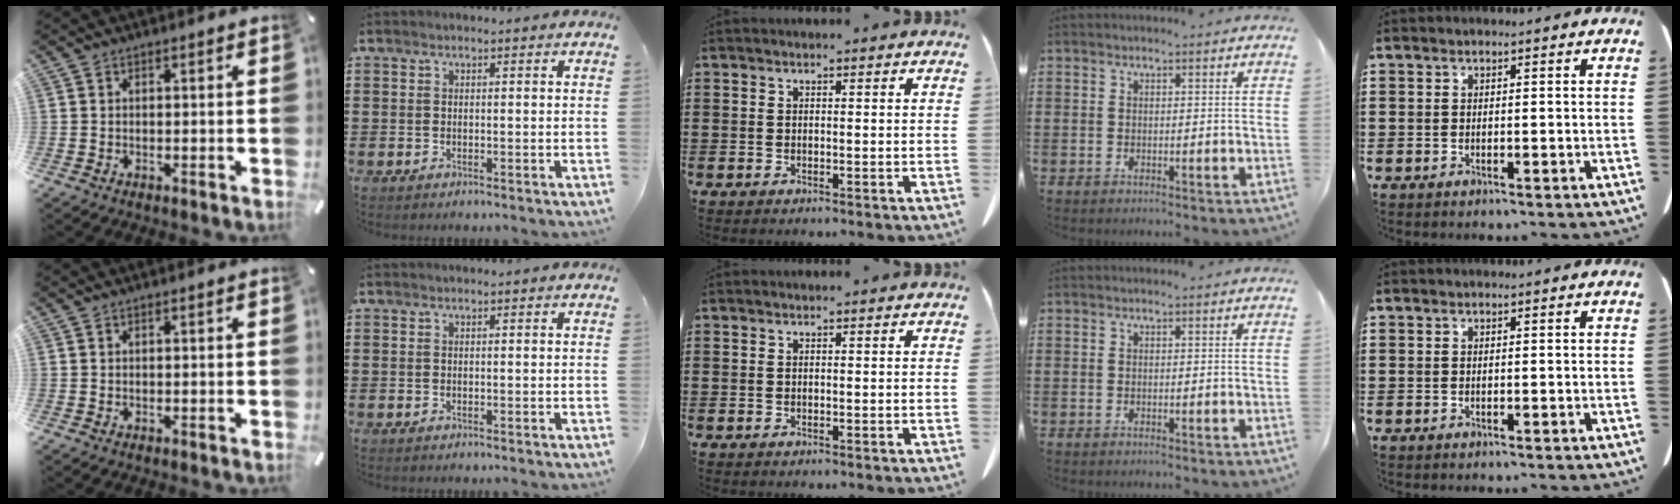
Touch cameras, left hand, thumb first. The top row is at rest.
{}